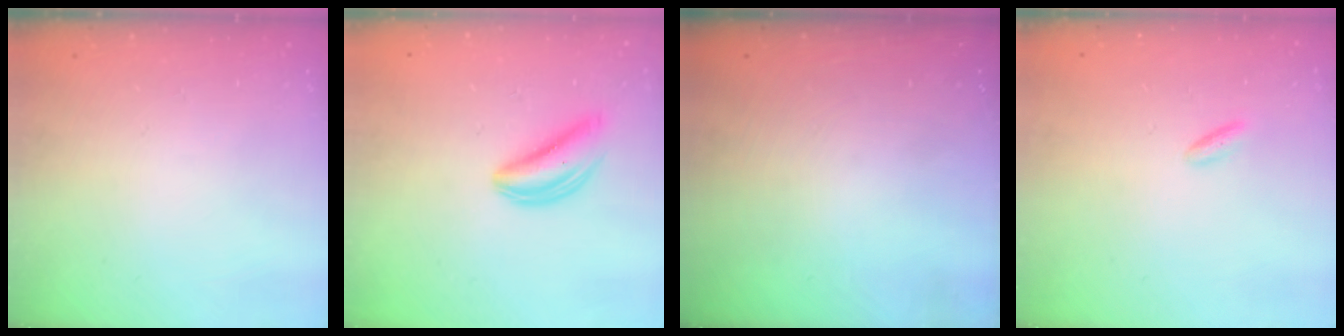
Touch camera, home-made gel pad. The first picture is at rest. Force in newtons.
{"total": 5.2, "press": 5.1, "slide": 0.9}
{"total": 0.0}
{"total": 2.3, "press": 2.2, "slide": 0.4}